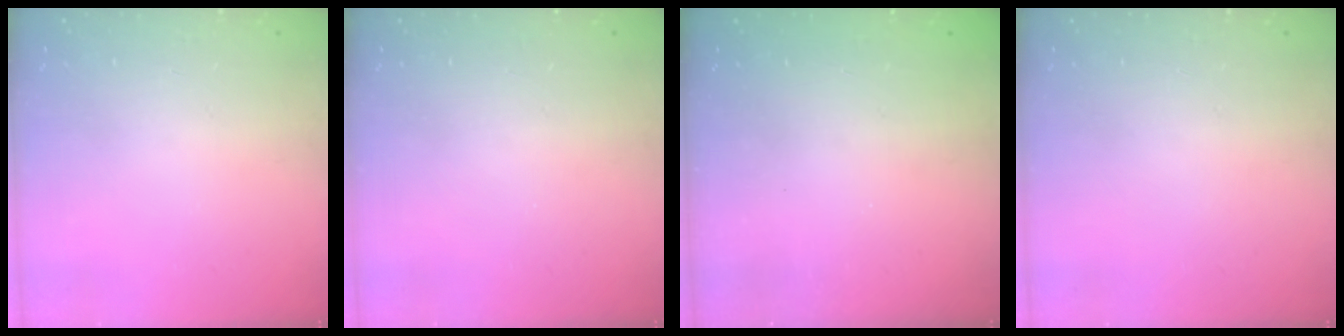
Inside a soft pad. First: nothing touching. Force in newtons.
{"total": 0.0}
{"total": 2.3, "press": 2.2, "slide": 0.8}
{"total": 0.0}